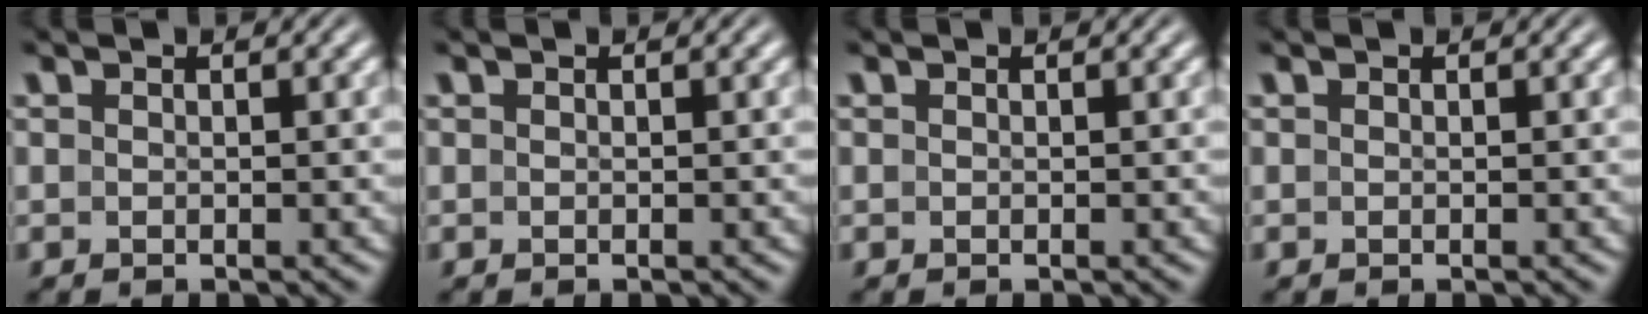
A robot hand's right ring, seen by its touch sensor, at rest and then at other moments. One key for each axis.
{"total": 0.0}
{"total": 0.0}
{"total": 0.0}